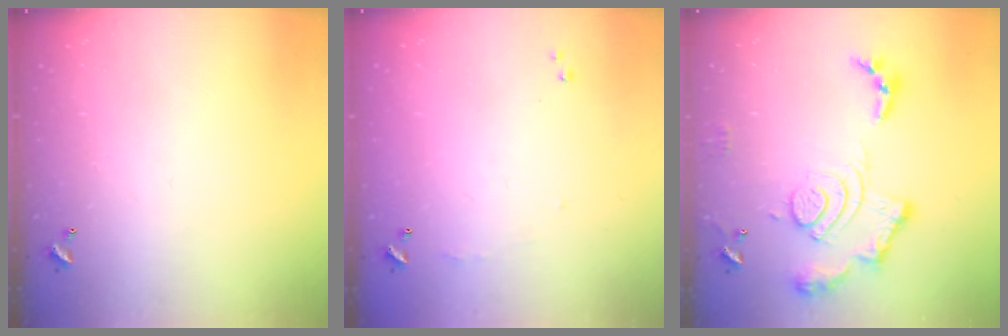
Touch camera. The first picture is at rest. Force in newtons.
{"total": 5.2, "press": 5.1, "slide": 0.6}
{"total": 16.5, "press": 16.4, "slide": 1.7}